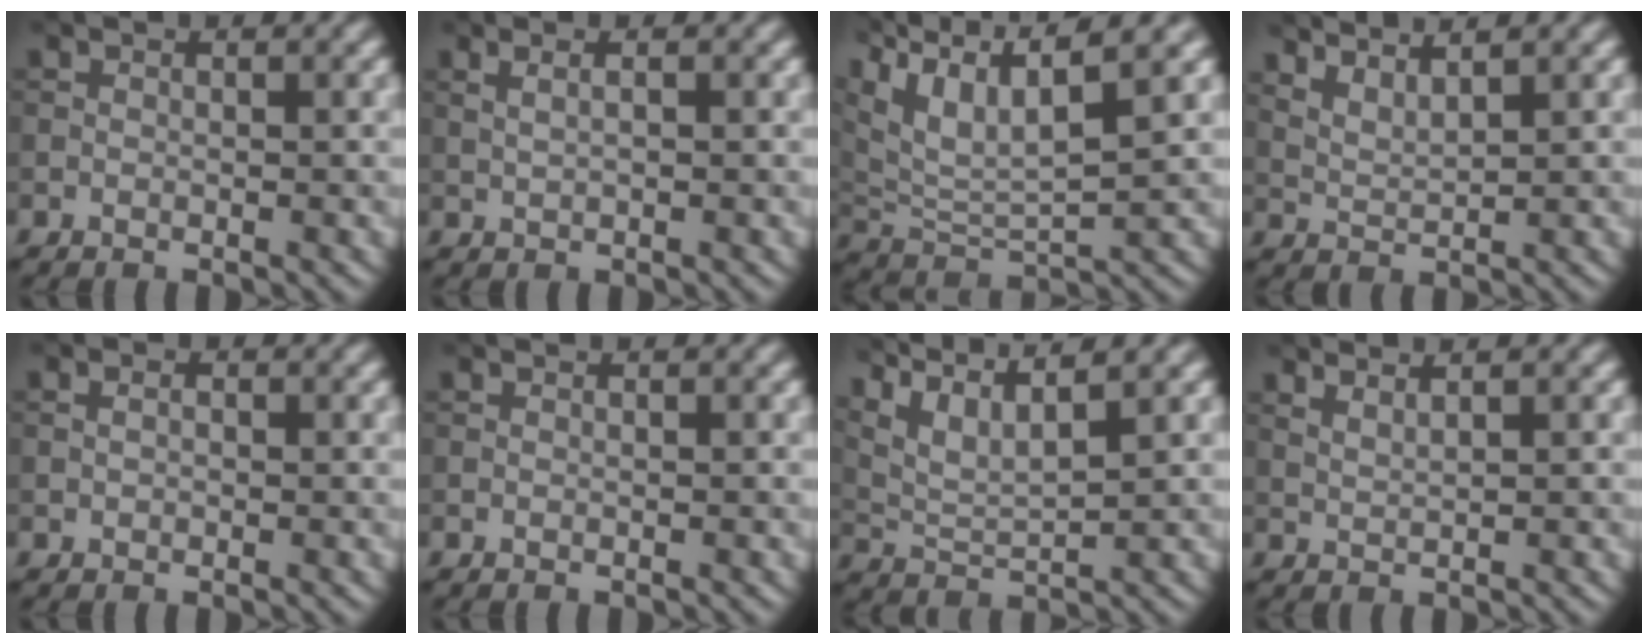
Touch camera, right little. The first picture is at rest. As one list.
[{"total": 1.8, "force": [0.9, 0.6, 1.4], "torque": [-0.023, 0.000, 0.005]}, {"total": 9.5, "force": [6.2, 2.8, 6.6], "torque": [-0.152, 0.019, 0.107]}, {"total": 3.2, "force": [2.8, 0.6, 1.5], "torque": [-0.023, 0.002, 0.052]}, {"total": 1.8, "force": [0.5, 1.4, 1.1], "torque": [-0.012, 0.005, -0.007]}, {"total": 0.0}, {"total": 6.5, "force": [4.9, 1.5, 4.0], "torque": [-0.089, 0.018, 0.078]}, {"total": 1.8, "force": [1.4, 0.5, 1.0], "torque": [-0.014, -0.002, 0.022]}]